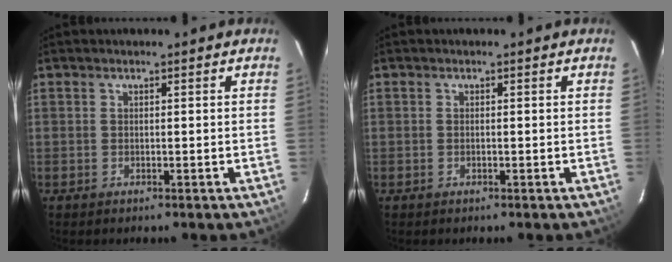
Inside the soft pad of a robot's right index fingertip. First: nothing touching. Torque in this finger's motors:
{"motor_torque": [-0.29, 0.22, -0.04, 0.00]}